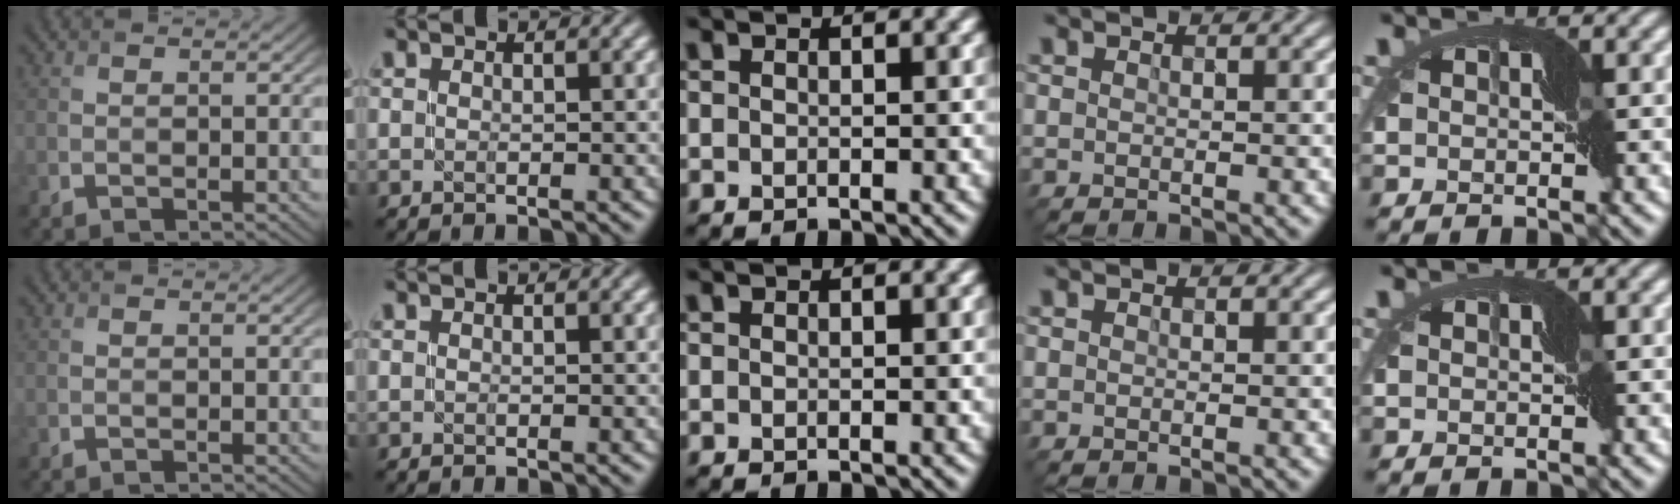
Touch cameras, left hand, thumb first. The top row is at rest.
{}